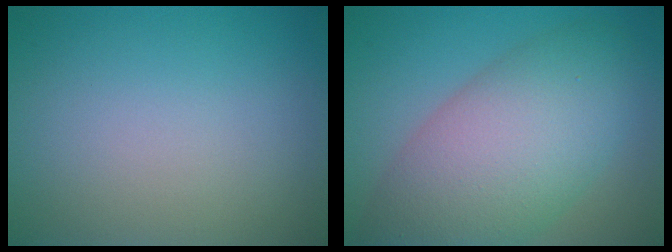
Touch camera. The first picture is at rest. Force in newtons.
{"total": 9.8, "press": 9.8, "slide": 0.4}